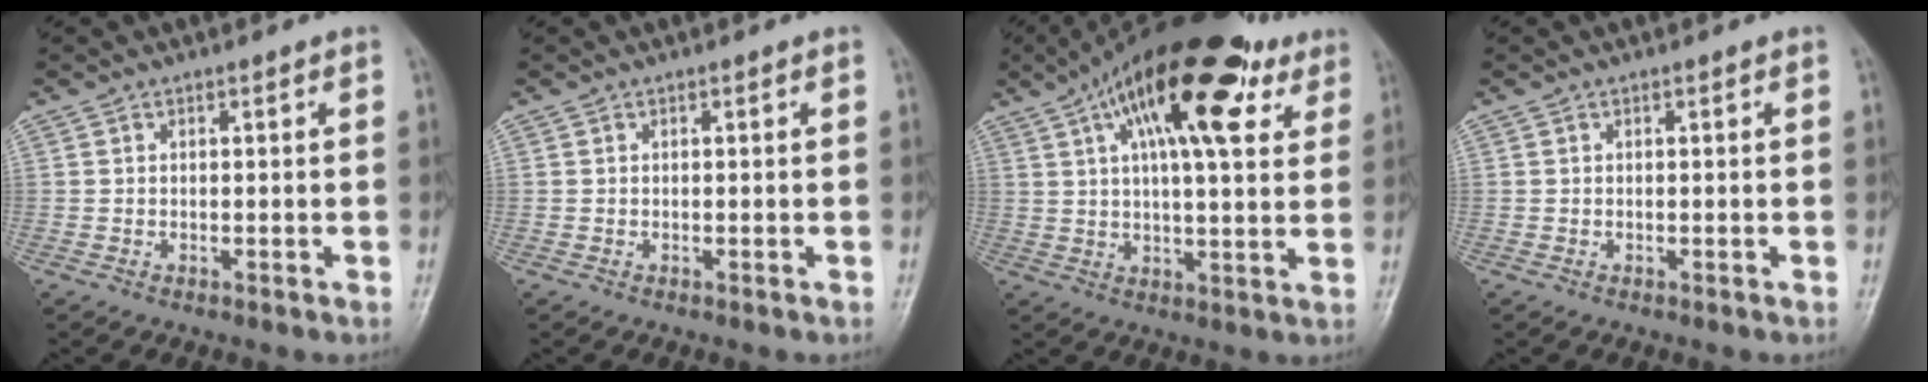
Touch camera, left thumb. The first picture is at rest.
{"total": 0.0}
{"total": 21.9, "force": [10.4, 8.3, 17.4], "torque": [-0.255, 0.003, 0.159]}
{"total": 0.0}